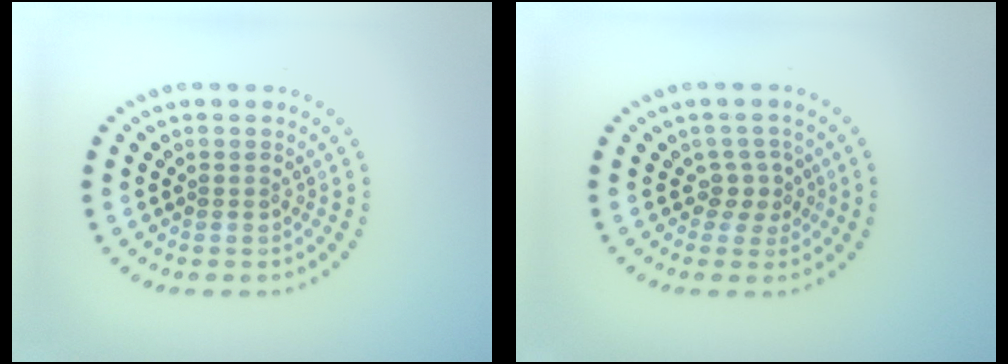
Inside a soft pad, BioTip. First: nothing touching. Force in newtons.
{"total": 2.2, "press": 1.6, "slide": 1.5}